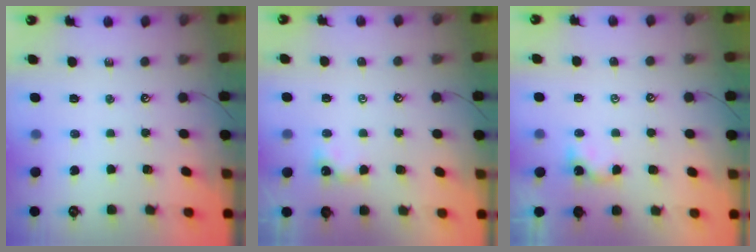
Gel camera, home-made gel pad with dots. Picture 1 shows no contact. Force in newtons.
{"total": 1.6, "press": 1.5, "slide": 0.5}
{"total": 0.0}